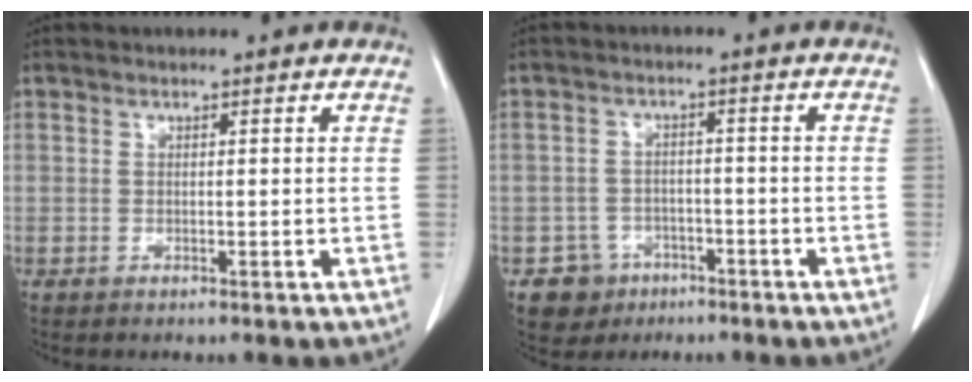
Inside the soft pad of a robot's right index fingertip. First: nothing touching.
{"total": 4.9, "force": [-2.7, 4.1, 0.2], "torque": [0.002, 0.015, -0.038]}